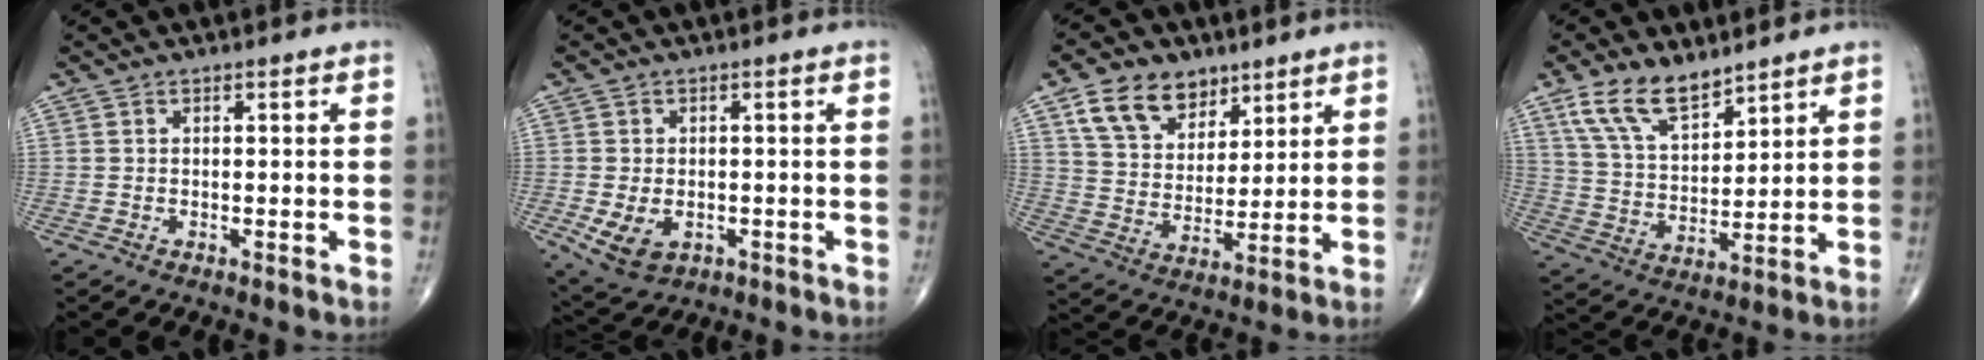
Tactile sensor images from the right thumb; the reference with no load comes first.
{"total": 6.4, "force": [-1.9, 4.3, 4.3], "torque": [-0.076, -0.004, -0.021]}
{"total": 11.8, "force": [6.9, 7.9, 5.4], "torque": [-0.068, -0.030, 0.129]}
{"total": 10.9, "force": [7.7, 4.9, 6.0], "torque": [-0.098, -0.040, 0.159]}